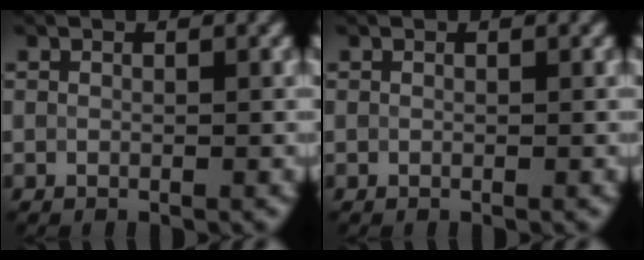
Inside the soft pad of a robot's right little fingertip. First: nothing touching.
{"total": 0.0}